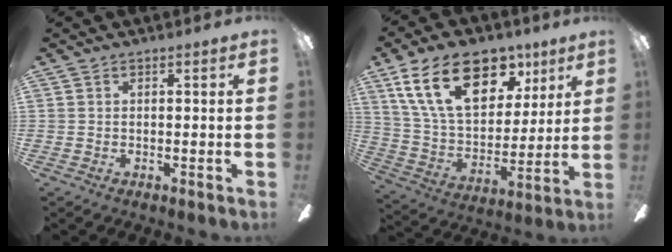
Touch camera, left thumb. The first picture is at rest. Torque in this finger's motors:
{"motor_torque": [2.50, 1.86, 1.86, -0.91, 0.14]}